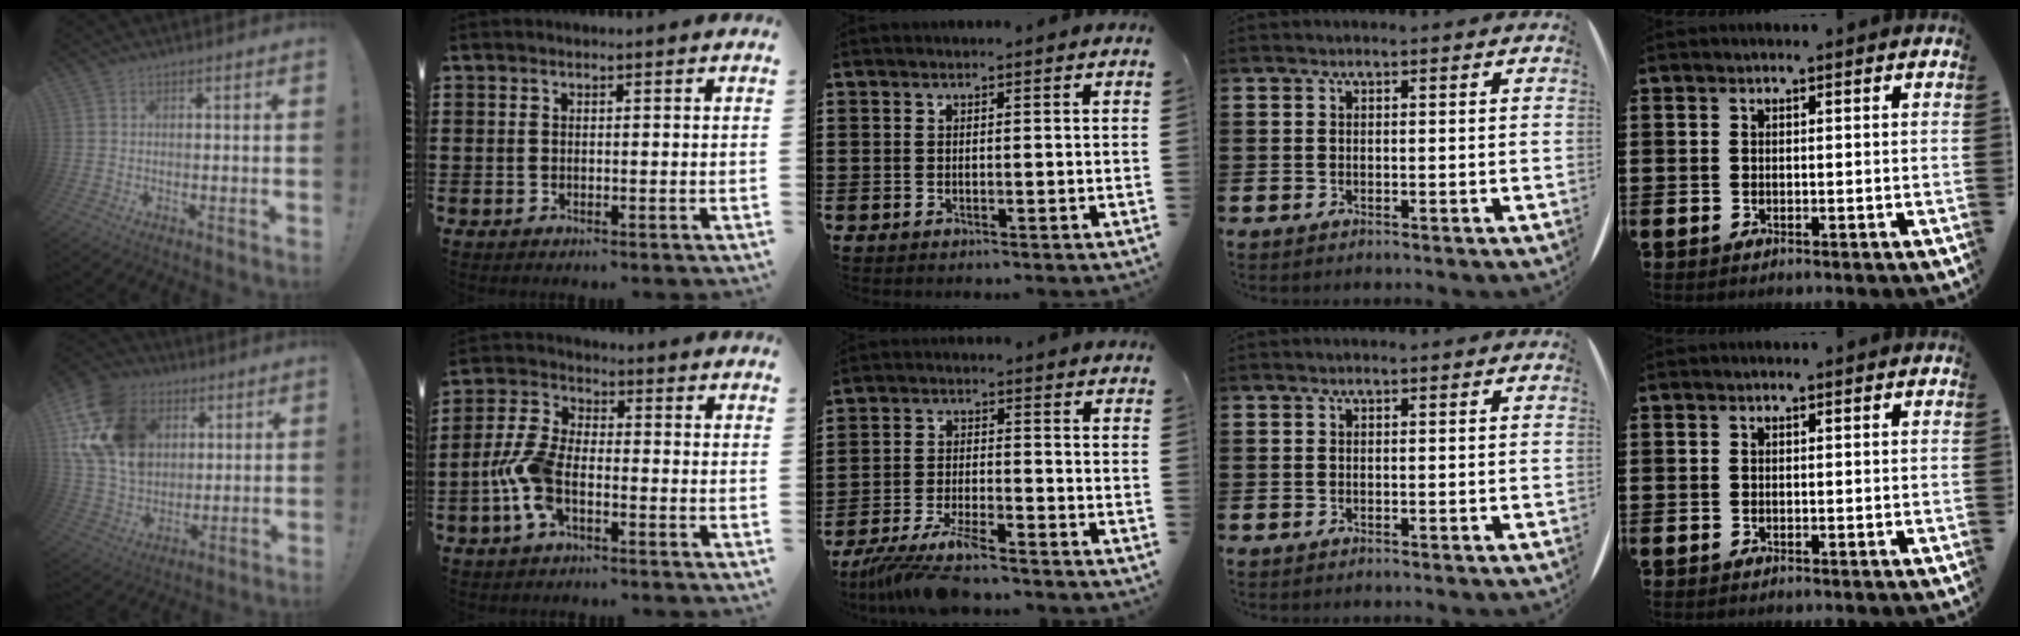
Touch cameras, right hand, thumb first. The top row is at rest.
{"thumb": {"total": 20.5, "force": [6.8, 15.4, 11.8], "torque": [-0.225, -0.023, 0.138]}, "index": {"total": 7.6, "force": [-2.6, 3.7, 6.0], "torque": [-0.159, -0.008, -0.058]}, "middle": {"total": 6.8, "force": [-6.0, 0.2, 3.2], "torque": [-0.075, -0.015, -0.116]}}